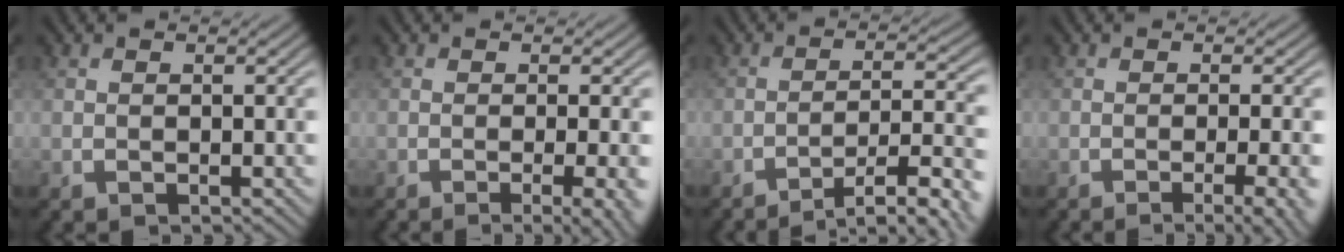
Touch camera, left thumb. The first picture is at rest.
{"total": 5.4, "force": [-1.5, 1.5, 5.0], "torque": [-0.058, -0.002, -0.018]}
{"total": 9.4, "force": [-6.6, 2.0, 6.4], "torque": [-0.105, 0.007, -0.089]}
{"total": 5.9, "force": [-2.0, 1.6, 5.3], "torque": [-0.057, 0.003, -0.025]}